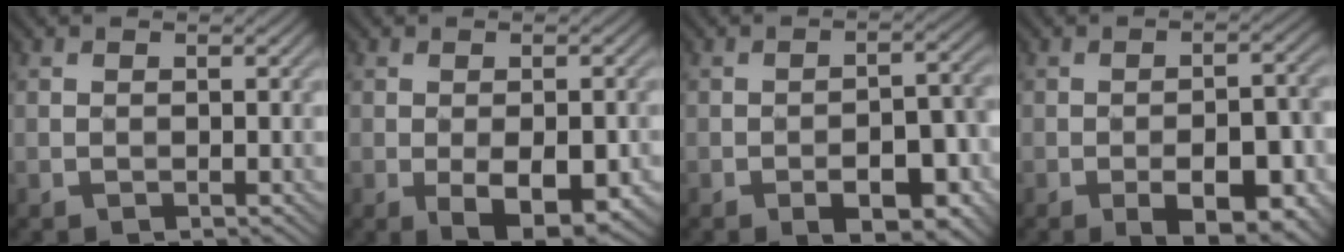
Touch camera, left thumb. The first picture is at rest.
{"total": 6.3, "force": [-2.4, 2.6, 5.2], "torque": [-0.083, -0.008, -0.029]}
{"total": 7.5, "force": [-3.7, 2.9, 5.8], "torque": [-0.080, 0.007, -0.048]}
{"total": 8.1, "force": [-3.8, 2.9, 6.5], "torque": [-0.090, 0.006, -0.048]}